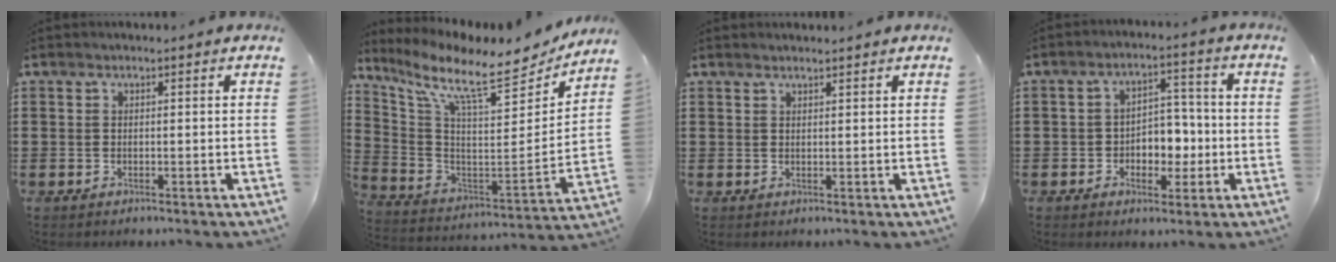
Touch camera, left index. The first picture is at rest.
{"total": 11.3, "force": [8.7, 2.0, 7.0], "torque": [-0.162, -0.062, 0.141]}
{"total": 1.1, "force": [1.0, 0.0, 0.4], "torque": [-0.008, 0.000, 0.020]}
{"total": 5.1, "force": [-1.3, 3.8, 3.0], "torque": [-0.056, 0.009, -0.029]}